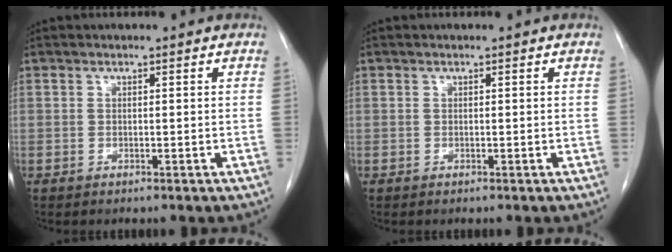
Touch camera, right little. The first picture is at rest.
{"total": 0.0}